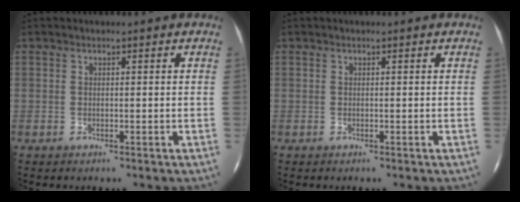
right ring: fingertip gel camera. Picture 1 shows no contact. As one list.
[{"total": 0.0}]